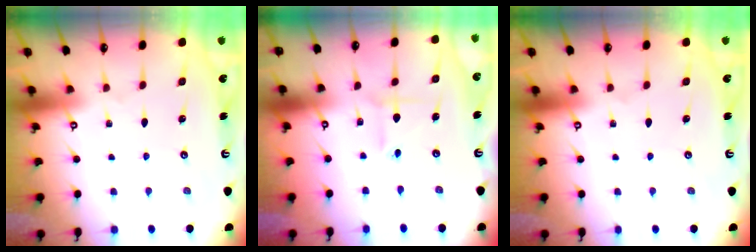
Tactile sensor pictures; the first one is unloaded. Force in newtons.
{"total": 2.4, "press": 2.2, "slide": 1.0}
{"total": 0.0}